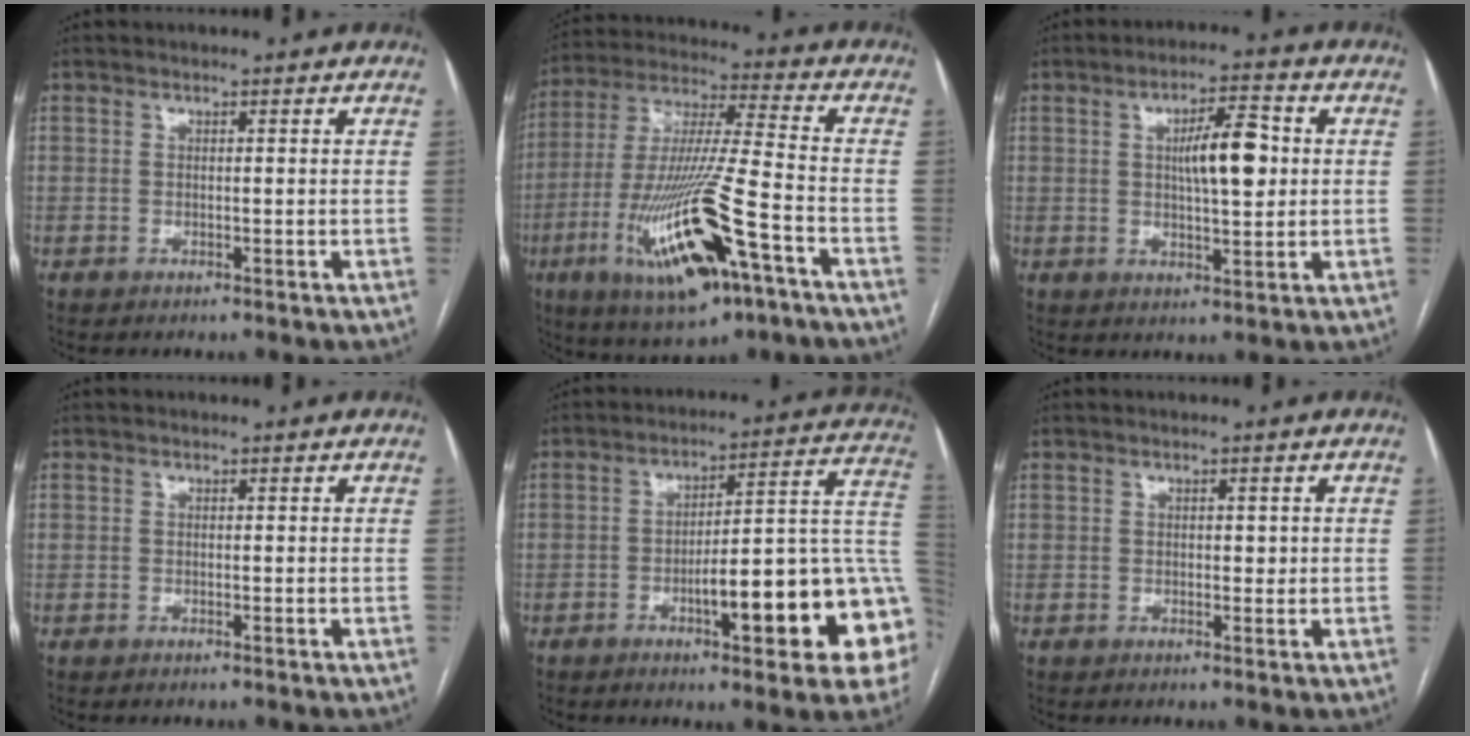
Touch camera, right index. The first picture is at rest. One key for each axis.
{"total": 20.5, "fx": -8.7, "fy": 2.7, "fz": 18.3, "tx": -0.381, "ty": -0.033, "tz": -0.146}
{"total": 8.2, "fx": 1.2, "fy": 2.1, "fz": 7.8, "tx": -0.129, "ty": 0.014, "tz": 0.021}
{"total": 0.0}
{"total": 18.8, "fx": -5.3, "fy": 3.4, "fz": 17.7, "tx": -0.158, "ty": 0.034, "tz": -0.060}
{"total": 1.4, "fx": 0.2, "fy": 0.8, "fz": 1.1, "tx": -0.013, "ty": 0.001, "tz": 0.002}